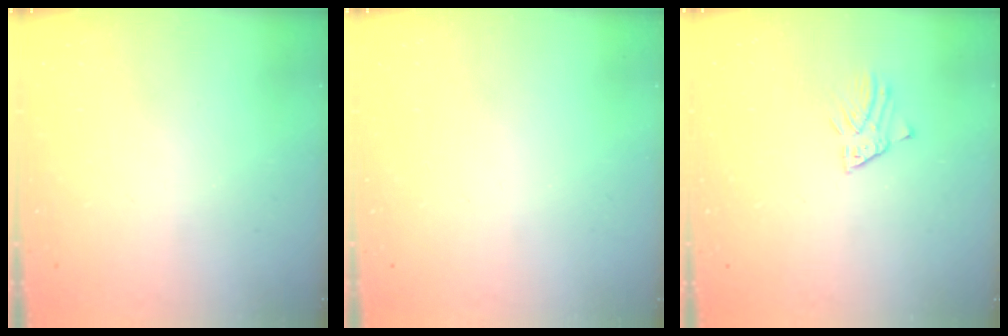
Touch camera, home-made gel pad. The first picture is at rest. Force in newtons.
{"total": 0.0}
{"total": 1.6, "press": 1.6, "slide": 0.0}